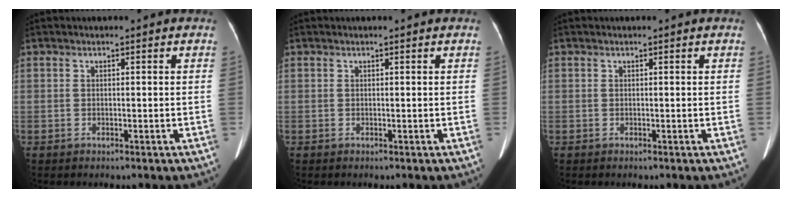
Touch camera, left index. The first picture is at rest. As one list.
[{"total": 0.0}, {"total": 0.0}]